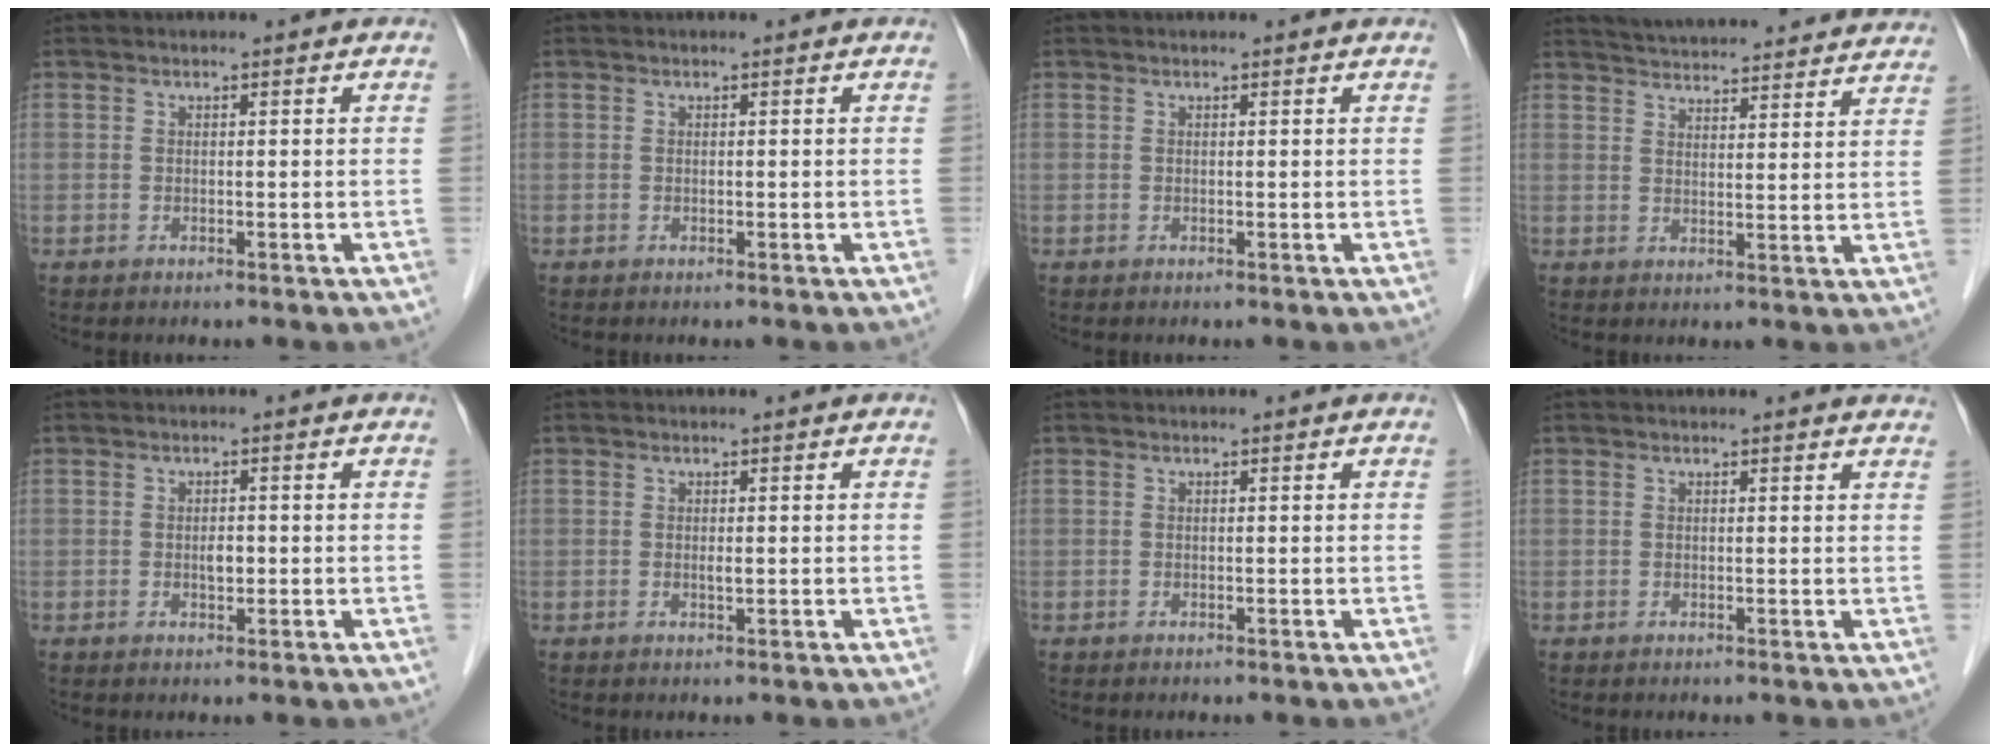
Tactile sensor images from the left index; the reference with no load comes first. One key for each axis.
{"total": 0.0}
{"total": 0.7, "fx": 0.7, "fy": 0.0, "fz": 0.2, "tx": -0.006, "ty": 0.004, "tz": 0.007}
{"total": 23.8, "fx": 22.5, "fy": 3.2, "fz": 7.0, "tx": -0.113, "ty": -0.012, "tz": 0.282}
{"total": 1.5, "fx": -0.2, "fy": 0.7, "fz": 1.3, "tx": -0.022, "ty": 0.001, "tz": -0.002}
{"total": 0.8, "fx": 0.1, "fy": 0.2, "fz": 0.7, "tx": -0.014, "ty": -0.002, "tz": 0.001}
{"total": 0.0}
{"total": 3.9, "fx": 3.8, "fy": 0.4, "fz": 1.0, "tx": -0.011, "ty": 0.004, "tz": 0.025}